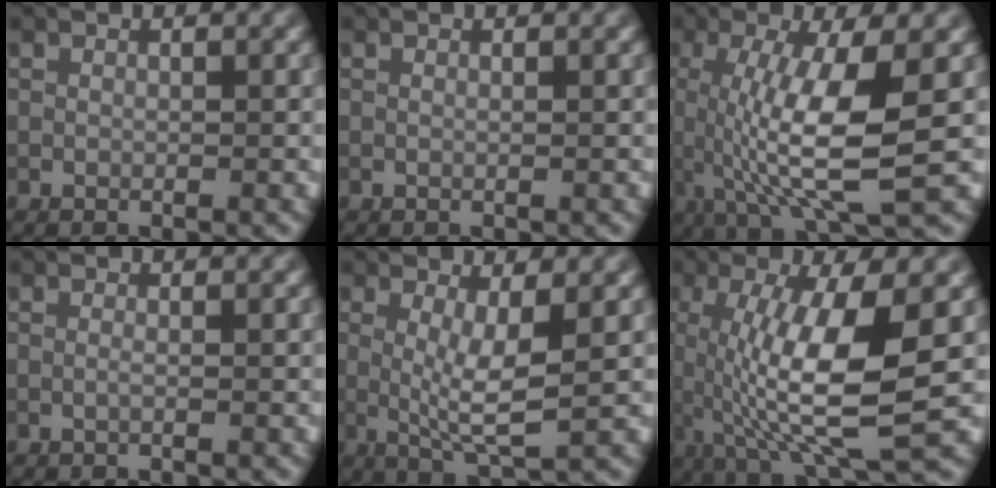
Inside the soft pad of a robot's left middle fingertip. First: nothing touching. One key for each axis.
{"total": 0.0}
{"total": 8.7, "fx": -0.2, "fy": 2.3, "fz": 8.4, "tx": -0.145, "ty": -0.011, "tz": 0.002}
{"total": 0.6, "fx": -0.1, "fy": 0.1, "fz": 0.6, "tx": -0.012, "ty": -0.003, "tz": -0.006}
{"total": 4.6, "fx": 0.2, "fy": 0.9, "fz": 4.5, "tx": -0.086, "ty": -0.010, "tz": 0.006}
{"total": 9.7, "fx": -0.1, "fy": 2.6, "fz": 9.3, "tx": -0.163, "ty": -0.012, "tz": 0.004}